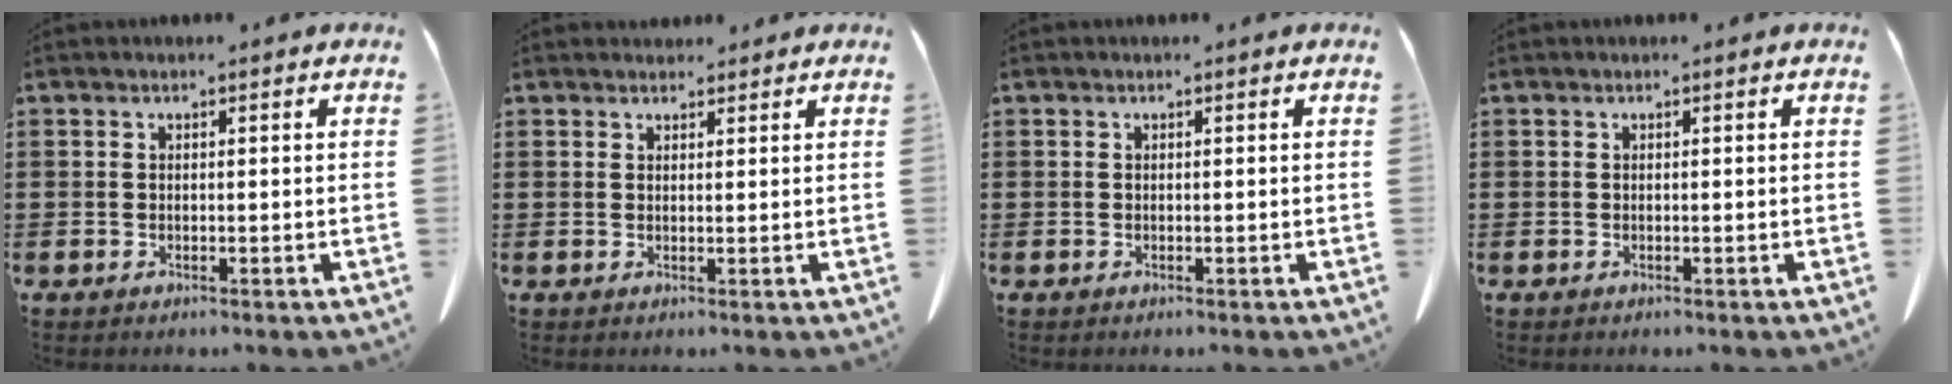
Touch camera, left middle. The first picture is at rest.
{"total": 1.7, "force": [1.6, 0.6, 0.1], "torque": [-0.007, 0.001, 0.032]}
{"total": 0.0}
{"total": 0.0}